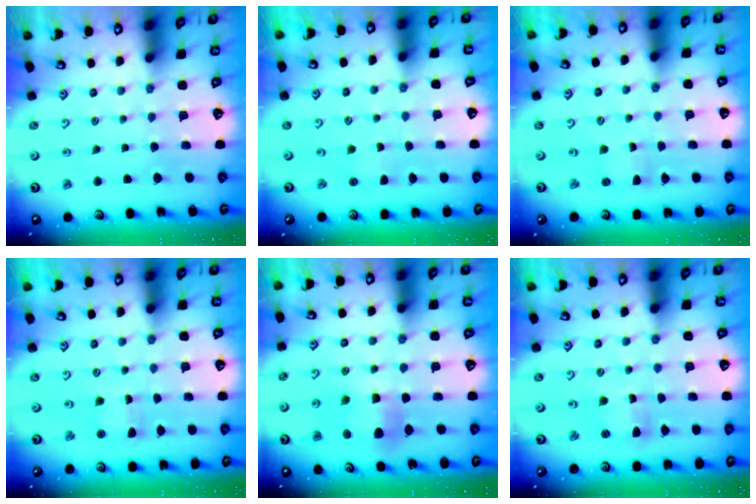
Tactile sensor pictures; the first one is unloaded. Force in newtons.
{"total": 1.6, "press": 1.6, "slide": 0.3}
{"total": 1.0, "press": 1.0, "slide": 0.1}
{"total": 1.6, "press": 1.6, "slide": 0.3}
{"total": 6.5, "press": 6.5, "slide": 0.5}
{"total": 1.7, "press": 1.7, "slide": 0.2}